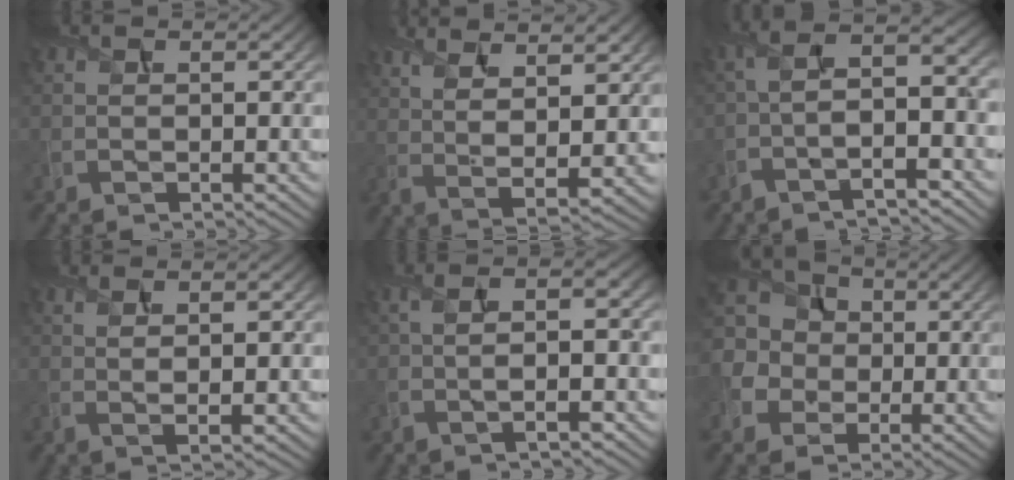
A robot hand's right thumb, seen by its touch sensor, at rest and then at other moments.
{"total": 9.0, "force": [4.9, 2.5, 7.2], "torque": [-0.139, 0.010, 0.077]}
{"total": 8.3, "force": [-2.9, 2.5, 7.4], "torque": [-0.138, 0.015, -0.062]}
{"total": 2.9, "force": [0.7, 0.5, 2.8], "torque": [-0.053, 0.002, 0.016]}
{"total": 4.4, "force": [-0.8, 1.2, 4.1], "torque": [-0.077, 0.001, -0.013]}
{"total": 10.9, "force": [0.8, 9.6, 5.0], "torque": [-0.168, 0.013, -0.019]}